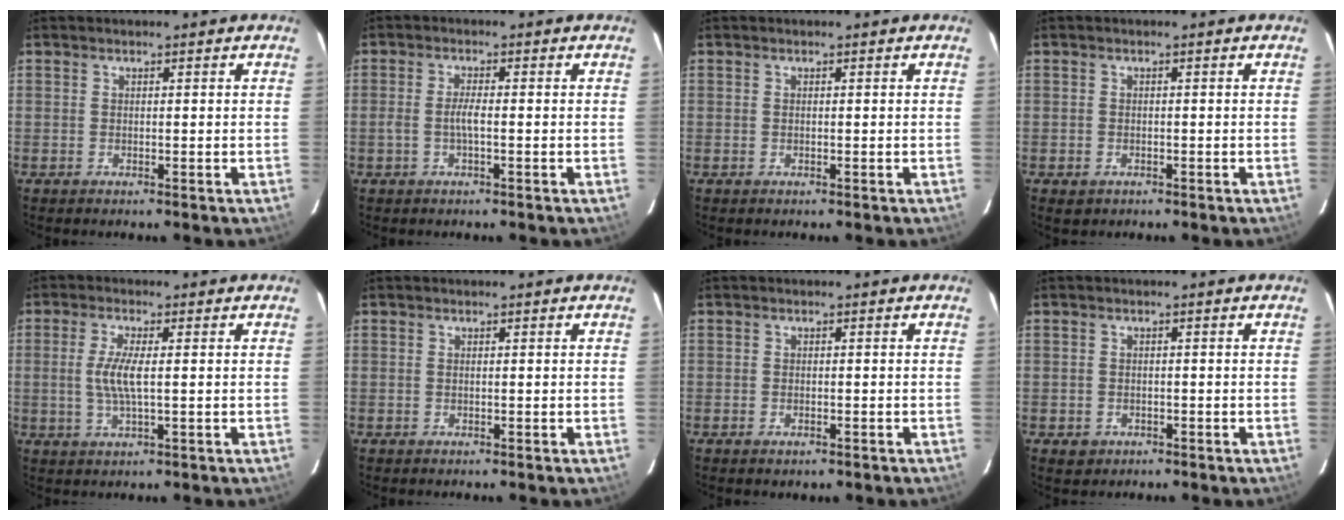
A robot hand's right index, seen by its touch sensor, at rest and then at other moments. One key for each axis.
{"total": 2.4, "fx": -0.7, "fy": 0.1, "fz": 2.3, "tx": -0.047, "ty": 0.001, "tz": -0.013}
{"total": 0.0}
{"total": 2.0, "fx": -1.0, "fy": 1.7, "fz": 0.7, "tx": -0.014, "ty": -0.002, "tz": -0.013}
{"total": 5.4, "fx": 0.1, "fy": 1.1, "fz": 5.2, "tx": -0.105, "ty": -0.002, "tz": 0.002}
{"total": 0.0}
{"total": 1.4, "fx": -0.8, "fy": 0.9, "fz": 0.7, "tx": -0.012, "ty": -0.003, "tz": -0.013}
{"total": 2.5, "fx": -1.1, "fy": 2.2, "fz": 0.7, "tx": -0.017, "ty": 0.000, "tz": -0.012}